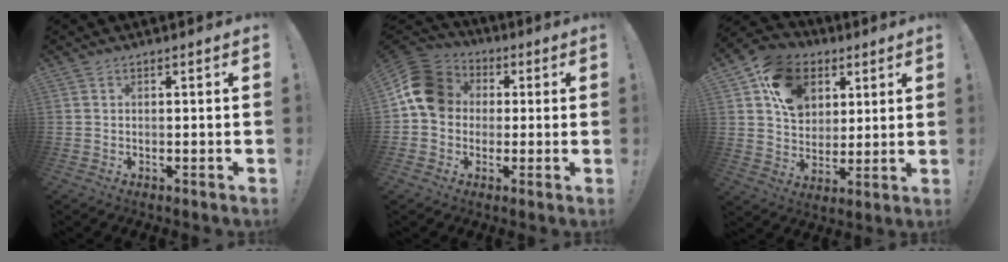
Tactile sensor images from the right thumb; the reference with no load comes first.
{"total": 14.0, "force": [1.8, 11.8, 7.3], "torque": [-0.108, 0.012, 0.039]}
{"total": 16.0, "force": [6.7, 12.3, 7.8], "torque": [-0.127, -0.016, 0.134]}